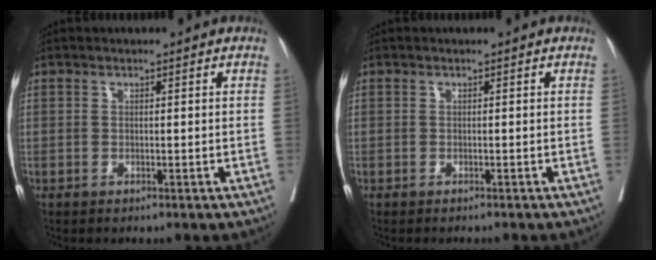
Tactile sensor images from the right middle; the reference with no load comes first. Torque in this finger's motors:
{"motor_torque": [0.01, -0.35, 0.00, 0.00]}